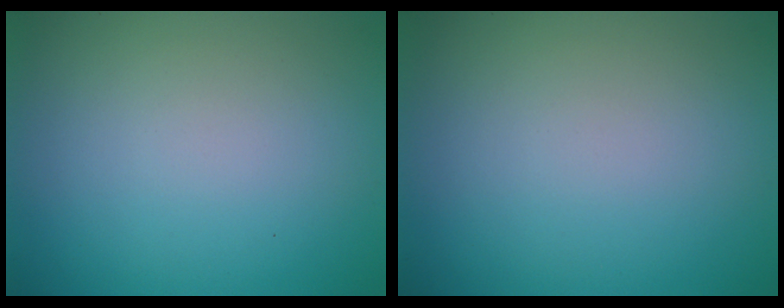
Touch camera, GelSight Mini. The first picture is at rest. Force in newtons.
{"total": 0.0}